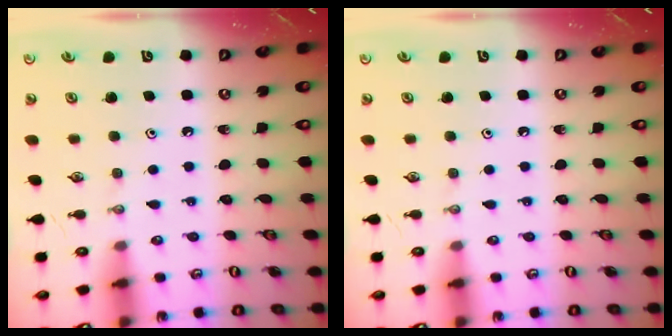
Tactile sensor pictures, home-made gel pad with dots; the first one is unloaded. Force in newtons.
{"total": 0.0}